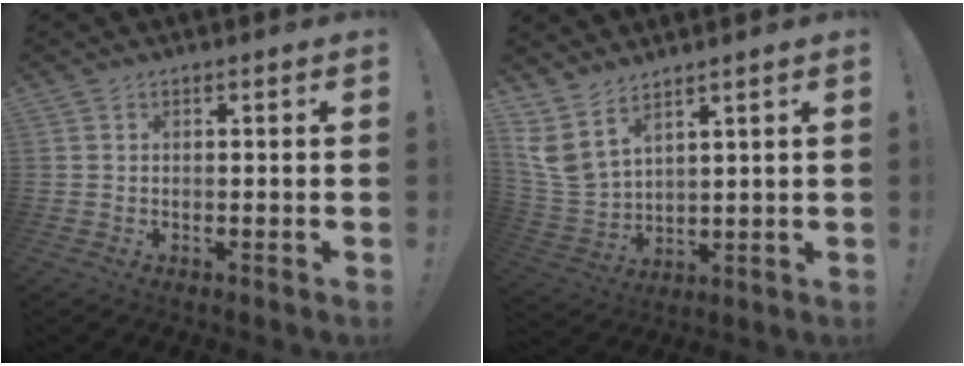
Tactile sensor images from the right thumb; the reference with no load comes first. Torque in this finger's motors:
{"motor_torque": [0.89, 1.04, 0.26, 0.26, 0.14]}